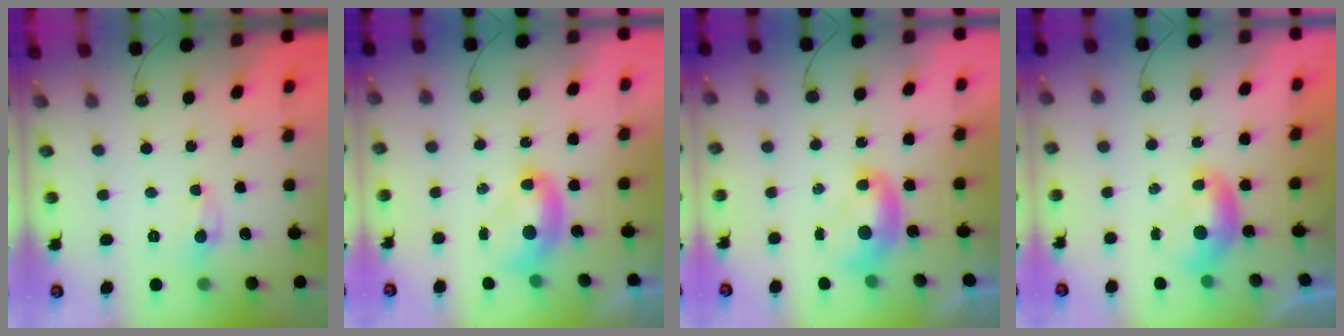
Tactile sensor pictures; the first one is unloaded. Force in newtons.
{"total": 2.7, "press": 2.7, "slide": 0.1}
{"total": 1.2, "press": 1.2, "slide": 0.0}
{"total": 0.0}